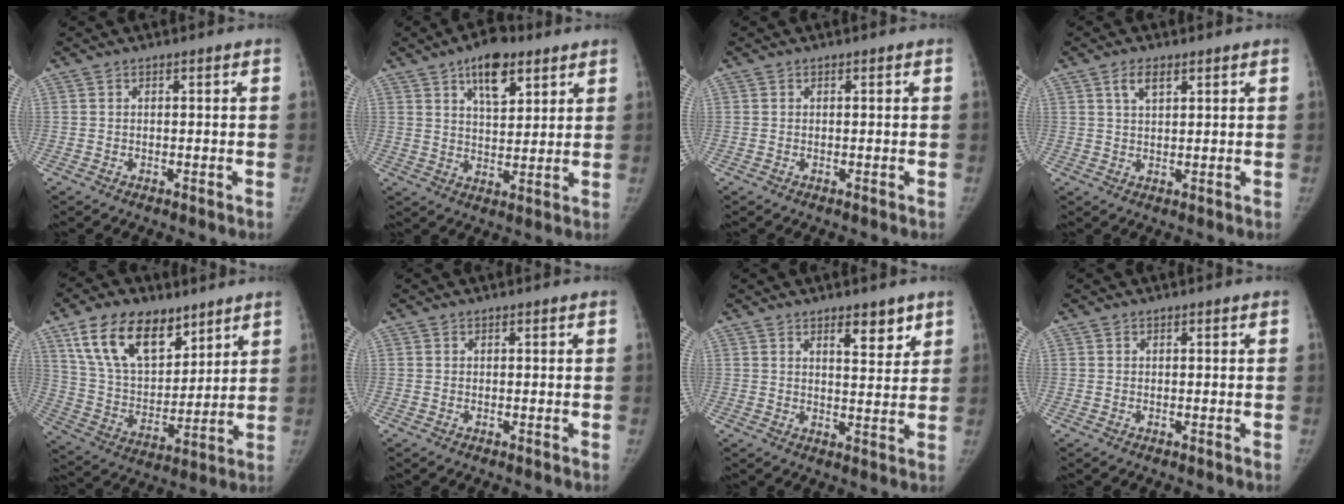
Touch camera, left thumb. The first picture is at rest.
{"total": 9.8, "force": [5.6, 4.8, 6.5], "torque": [-0.074, -0.024, 0.091]}
{"total": 0.0}
{"total": 3.4, "force": [1.9, 1.6, 2.3], "torque": [-0.037, -0.004, 0.037]}
{"total": 18.4, "force": [11.0, 10.3, 10.5], "torque": [-0.141, -0.043, 0.206]}
{"total": 0.0}
{"total": 5.6, "force": [3.6, 2.1, 3.7], "torque": [-0.032, -0.026, 0.051]}
{"total": 0.0}